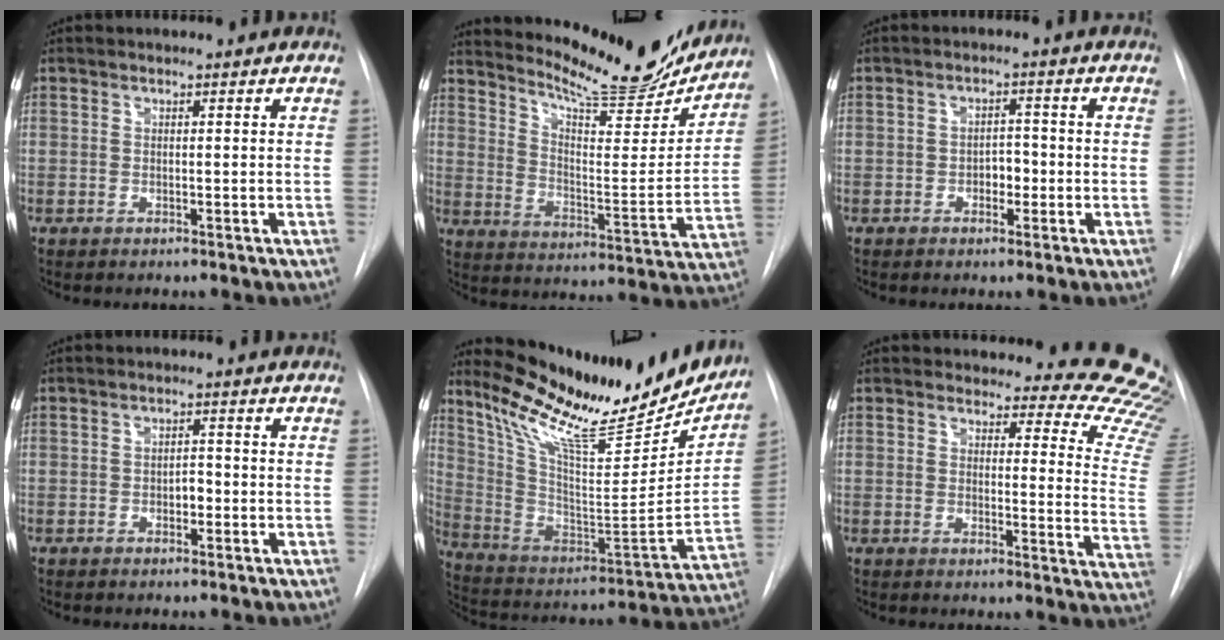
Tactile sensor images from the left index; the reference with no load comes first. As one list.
[{"total": 19.3, "force": [17.9, 2.6, 6.8], "torque": [-0.106, -0.053, 0.248]}, {"total": 2.7, "force": [-1.3, 1.6, 1.8], "torque": [-0.020, 0.003, -0.020]}, {"total": 2.0, "force": [-1.0, 1.0, 1.4], "torque": [-0.017, 0.000, -0.015]}, {"total": 26.5, "force": [22.2, 5.2, 13.4], "torque": [-0.222, -0.054, 0.337]}, {"total": 17.5, "force": [16.8, 3.4, 3.4], "torque": [-0.002, -0.151, 0.146]}]